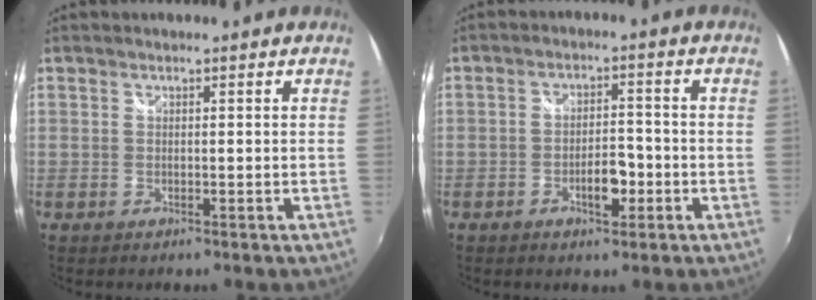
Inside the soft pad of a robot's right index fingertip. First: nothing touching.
{"total": 4.8, "force": [-2.1, 2.1, 3.8], "torque": [-0.070, 0.007, -0.026]}